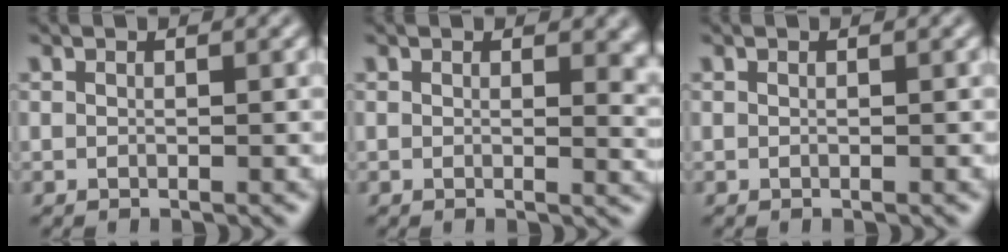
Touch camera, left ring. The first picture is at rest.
{"total": 2.6, "force": [0.7, 1.4, 2.1], "torque": [-0.019, -0.004, 0.009]}
{"total": 0.0}